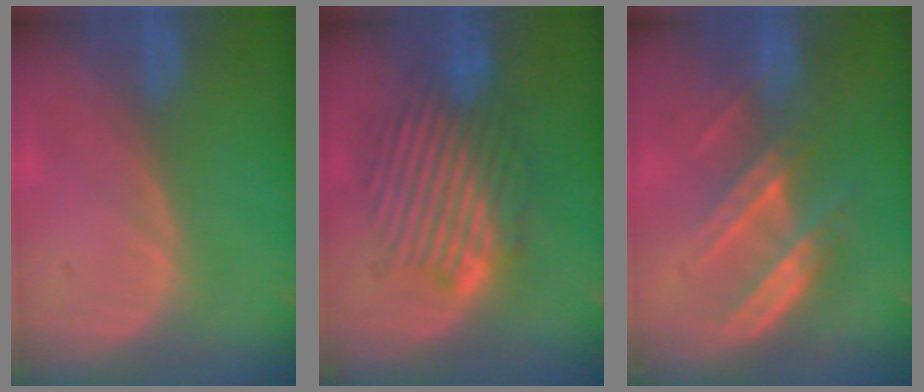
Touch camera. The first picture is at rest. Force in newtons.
{"total": 9.0, "press": 8.8, "slide": 1.8}
{"total": 7.1, "press": 6.5, "slide": 3.0}